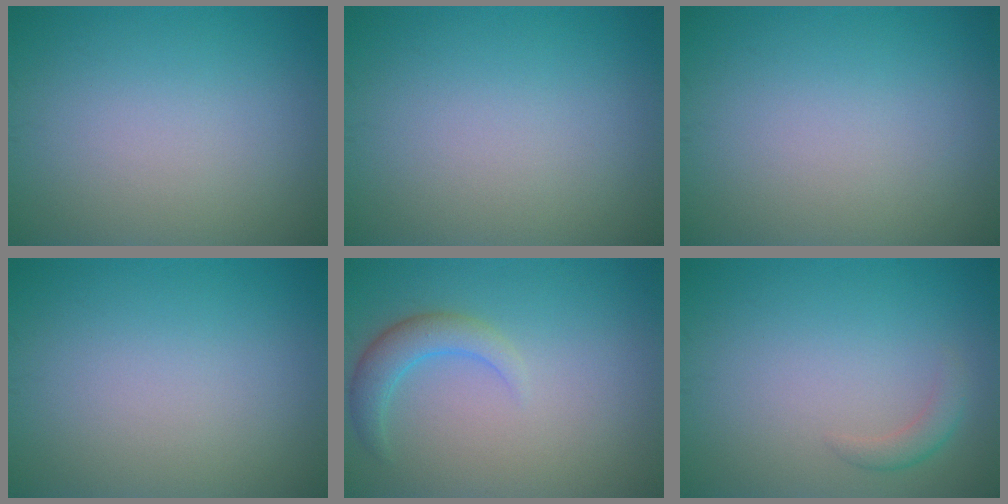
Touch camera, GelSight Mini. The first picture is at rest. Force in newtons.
{"total": 0.0}
{"total": 0.0}
{"total": 0.0}
{"total": 2.8, "press": 2.8, "slide": 0.3}
{"total": 1.4, "press": 1.4, "slide": 0.1}